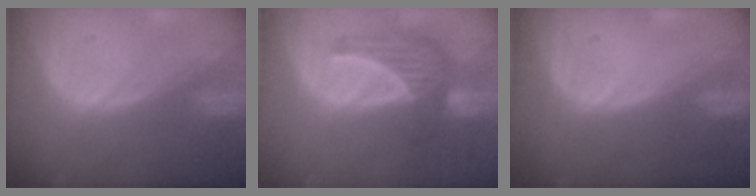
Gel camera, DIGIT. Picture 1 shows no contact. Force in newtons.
{"total": 7.3, "press": 6.7, "slide": 2.9}
{"total": 0.0}